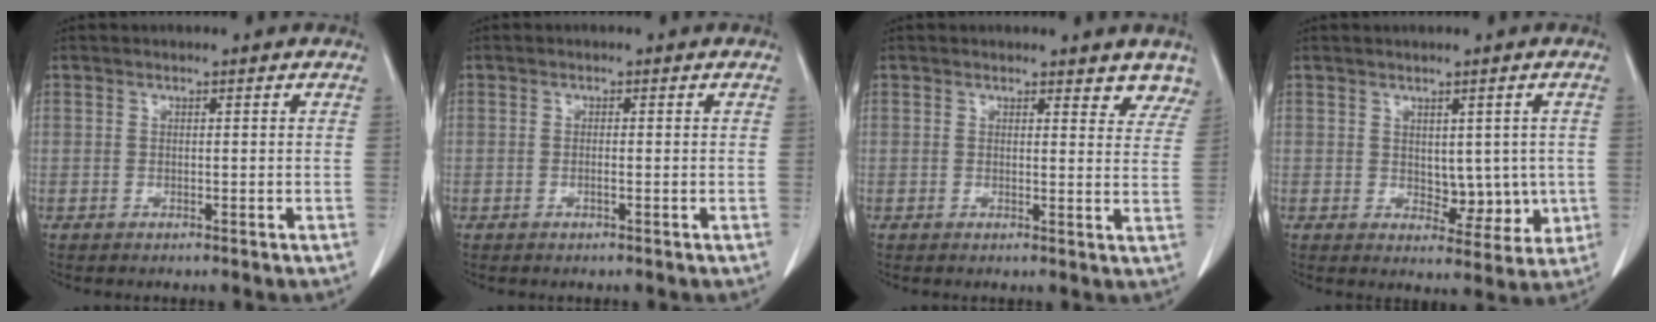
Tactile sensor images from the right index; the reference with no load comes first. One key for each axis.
{"total": 0.6, "fx": -0.1, "fy": 0.0, "fz": 0.5, "tx": -0.008, "ty": 0.002, "tz": 0.002}
{"total": 5.5, "fx": 4.9, "fy": 1.9, "fz": 1.6, "tx": 0.006, "ty": -0.017, "tz": 0.038}
{"total": 5.5, "fx": 0.3, "fy": 3.5, "fz": 4.3, "tx": -0.038, "ty": -0.002, "tz": 0.019}